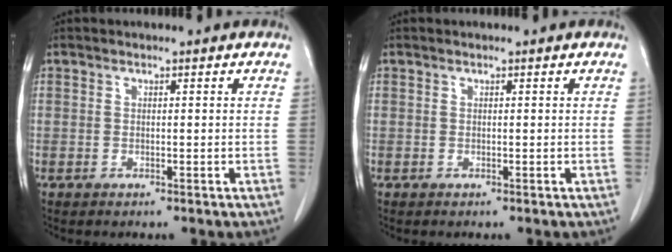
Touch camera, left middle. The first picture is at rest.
{"total": 0.0}